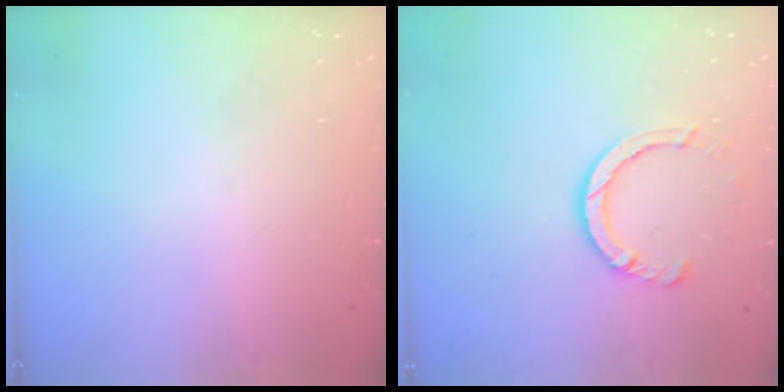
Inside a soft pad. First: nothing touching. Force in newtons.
{"total": 6.4, "press": 6.4, "slide": 0.7}